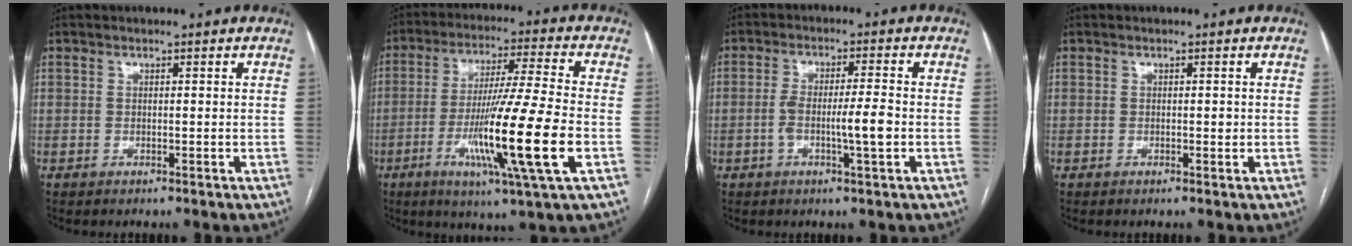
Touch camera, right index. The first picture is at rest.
{"total": 17.3, "force": [-4.8, -1.1, 16.6], "torque": [-0.310, -0.026, -0.090]}
{"total": 6.8, "force": [-1.7, 0.2, 6.6], "torque": [-0.122, 0.006, -0.029]}
{"total": 0.7, "force": [0.0, 0.3, 0.6], "torque": [-0.008, -0.001, 0.000]}